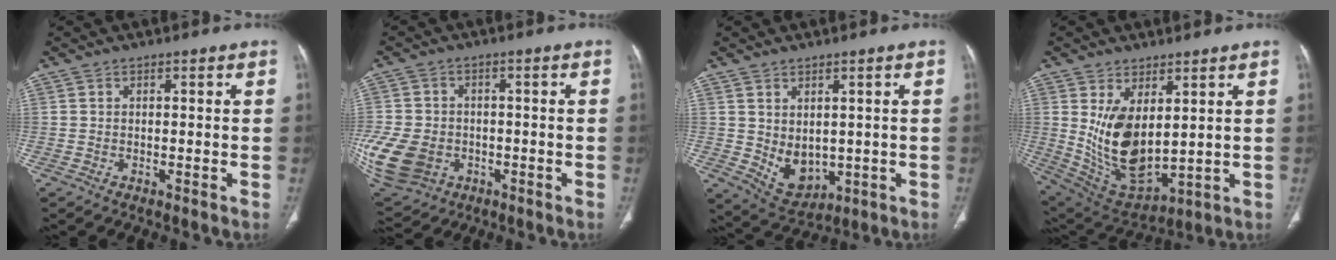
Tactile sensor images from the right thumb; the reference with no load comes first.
{"total": 18.8, "force": [-5.3, 14.8, 10.3], "torque": [-0.264, 0.008, -0.077]}
{"total": 7.1, "force": [0.1, 5.0, 5.0], "torque": [-0.061, -0.011, 0.031]}
{"total": 13.6, "force": [3.0, 7.2, 11.1], "torque": [-0.195, -0.027, 0.086]}